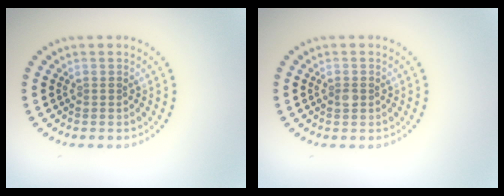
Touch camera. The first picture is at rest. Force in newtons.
{"total": 1.0, "press": 1.0, "slide": 0.1}